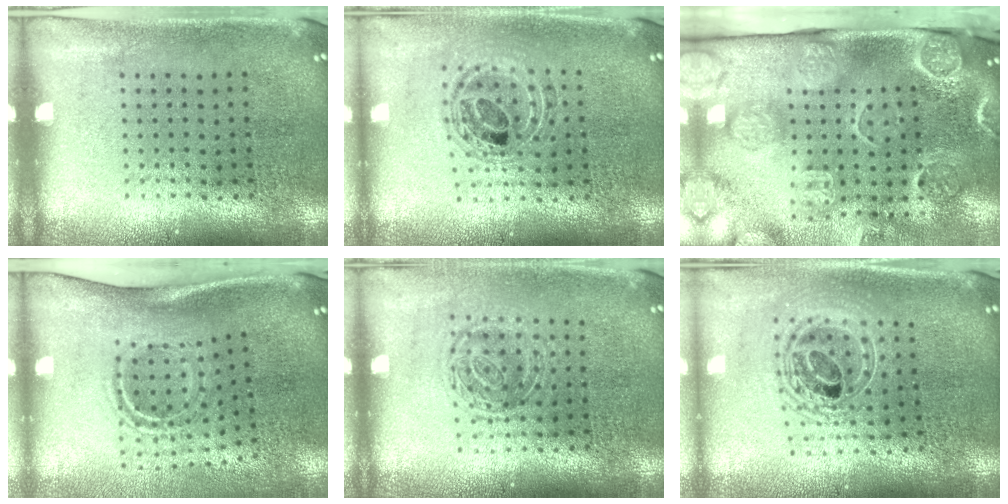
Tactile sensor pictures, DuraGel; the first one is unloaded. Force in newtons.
{"total": 0.5, "press": 0.5, "slide": 0.1}
{"total": 4.7, "press": 3.6, "slide": 3.0}
{"total": 2.0, "press": 1.2, "slide": 1.6}
{"total": 1.4, "press": 1.0, "slide": 0.9}
{"total": 2.0, "press": 1.6, "slide": 1.2}